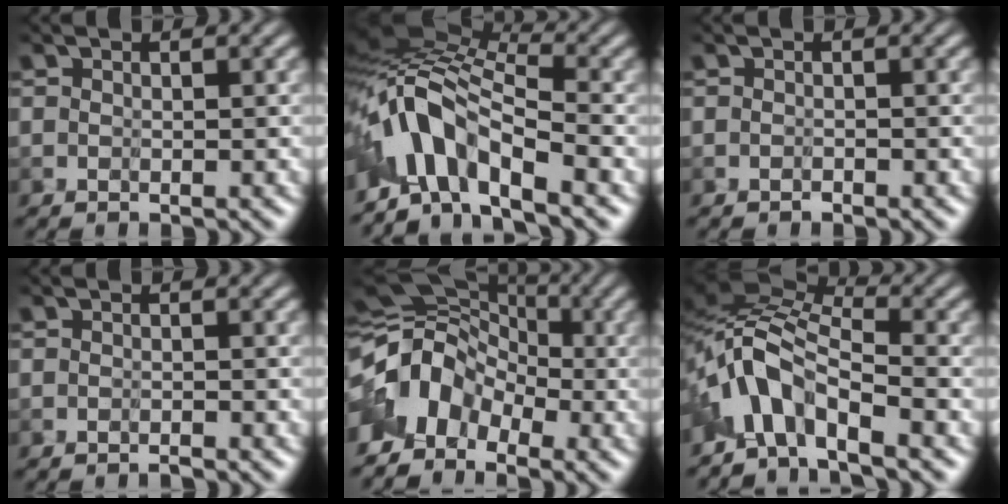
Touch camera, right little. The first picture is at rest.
{"total": 6.9, "force": [-4.4, 1.6, 5.1], "torque": [-0.097, 0.023, -0.097]}
{"total": 1.1, "force": [-0.9, -0.2, -0.6], "torque": [0.015, 0.001, -0.014]}
{"total": 1.1, "force": [-1.0, -0.1, -0.4], "torque": [0.010, 0.000, -0.017]}
{"total": 5.0, "force": [-3.5, 3.0, 2.0], "torque": [-0.040, 0.010, -0.079]}
{"total": 5.0, "force": [-3.7, 0.5, 3.3], "torque": [-0.064, 0.021, -0.092]}